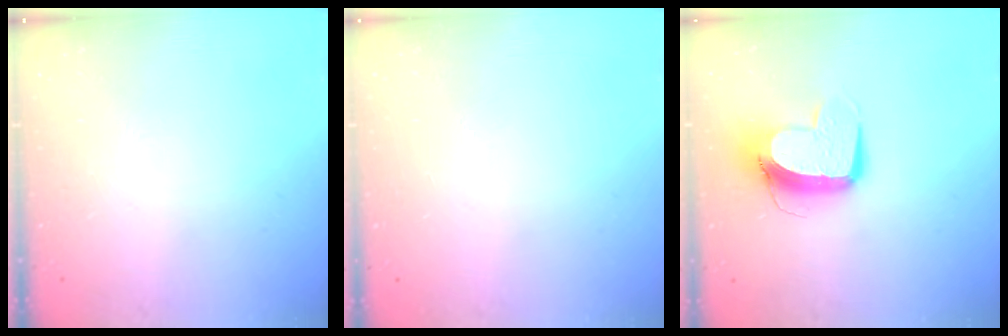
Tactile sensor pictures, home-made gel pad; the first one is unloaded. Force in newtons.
{"total": 0.0}
{"total": 11.5, "press": 11.5, "slide": 1.4}